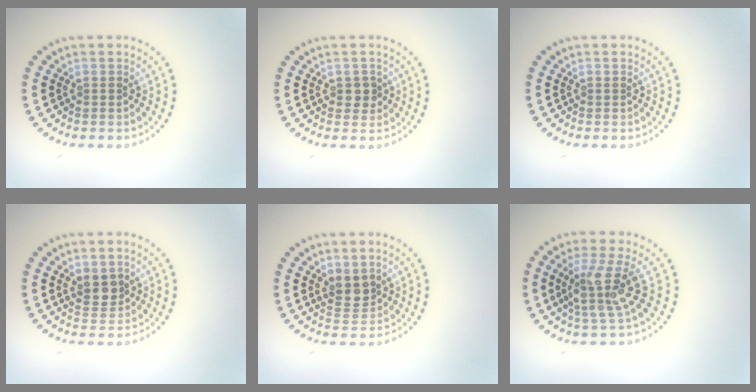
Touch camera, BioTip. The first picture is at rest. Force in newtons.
{"total": 1.4, "press": 1.4, "slide": 0.3}
{"total": 0.0}
{"total": 2.0, "press": 1.8, "slide": 0.8}
{"total": 2.2, "press": 1.9, "slide": 1.1}
{"total": 3.8, "press": 2.9, "slide": 2.5}